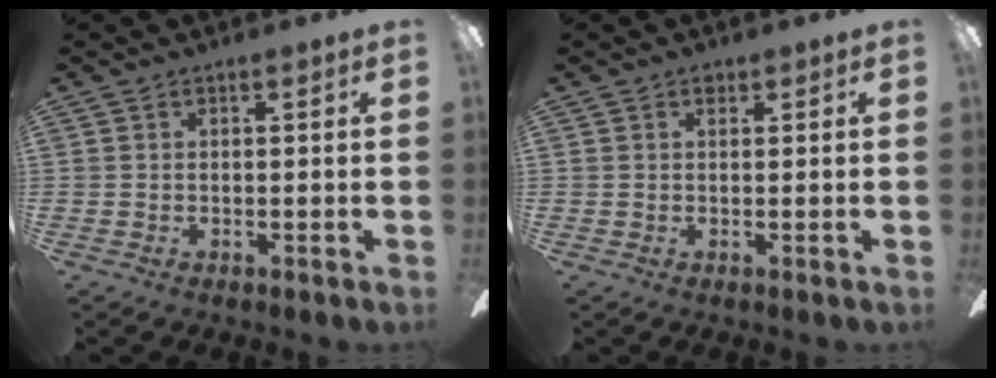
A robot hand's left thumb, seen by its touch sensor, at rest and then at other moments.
{"total": 1.0, "force": [0.6, 0.6, 0.6], "torque": [-0.005, -0.001, 0.008]}